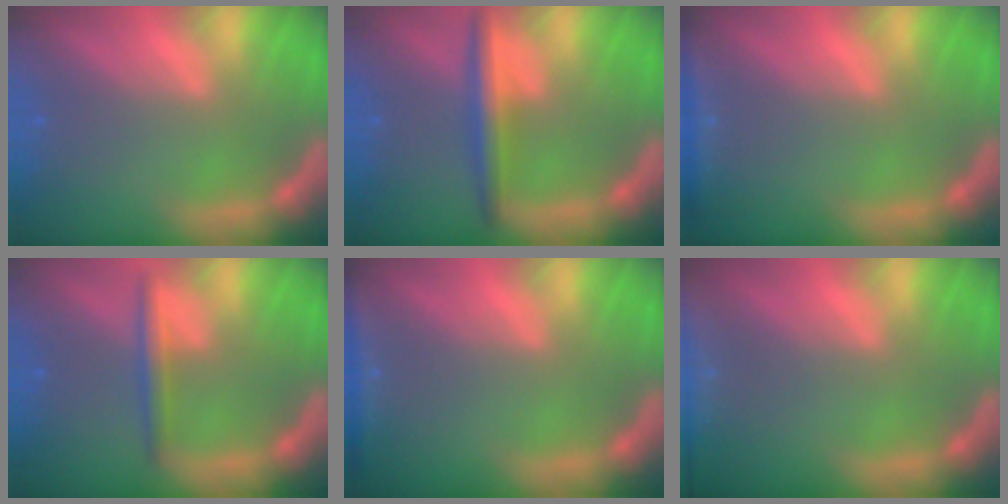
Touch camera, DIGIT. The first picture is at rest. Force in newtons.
{"total": 4.0}
{"total": 2.4}
{"total": 2.5}
{"total": 2.9}
{"total": 7.4}